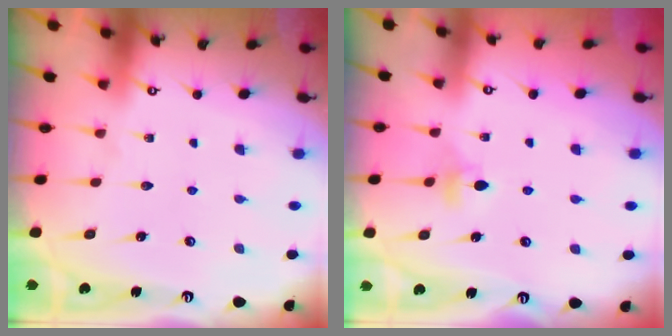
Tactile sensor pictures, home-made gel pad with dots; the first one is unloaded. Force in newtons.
{"total": 3.6, "press": 3.4, "slide": 1.0}